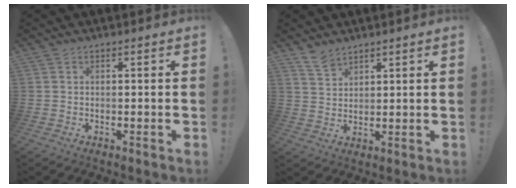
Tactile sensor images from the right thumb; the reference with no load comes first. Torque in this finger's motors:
{"motor_torque": [-0.03, 0.15, 0.03, -0.07, 0.00]}